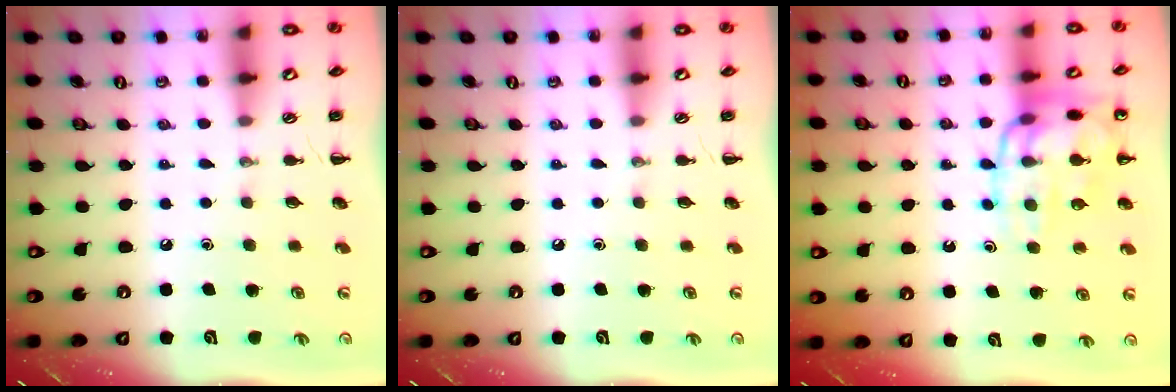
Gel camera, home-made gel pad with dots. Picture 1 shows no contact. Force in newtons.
{"total": 0.0}
{"total": 15.5, "press": 15.3, "slide": 1.9}